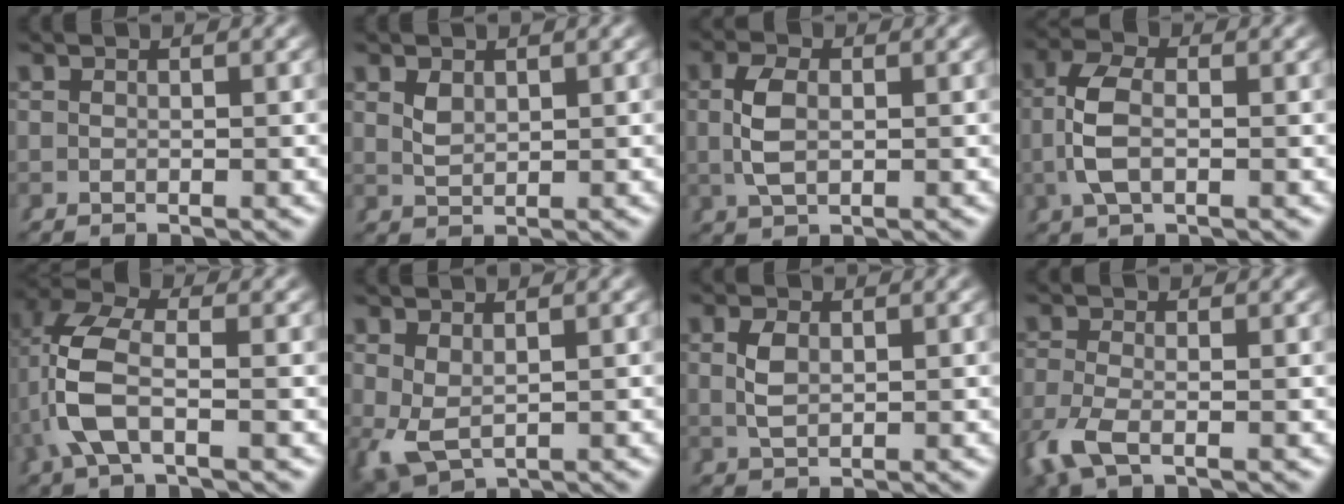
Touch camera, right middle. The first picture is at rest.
{"total": 1.1, "force": [0.8, 0.2, 0.7], "torque": [-0.013, 0.001, 0.023]}
{"total": 2.5, "force": [0.2, 1.1, 2.3], "torque": [-0.056, 0.004, 0.010]}
{"total": 3.7, "force": [0.0, 1.7, 3.3], "torque": [-0.079, -0.001, 0.004]}
{"total": 5.4, "force": [0.2, 2.4, 4.8], "torque": [-0.117, -0.004, 0.007]}
{"total": 3.7, "force": [-0.7, 2.7, 2.4], "torque": [-0.064, -0.031, 0.013]}
{"total": 1.7, "force": [0.4, 0.7, 1.5], "torque": [-0.029, 0.002, 0.015]}
{"total": 2.8, "force": [-1.4, 0.9, 2.2], "torque": [-0.058, -0.008, -0.022]}